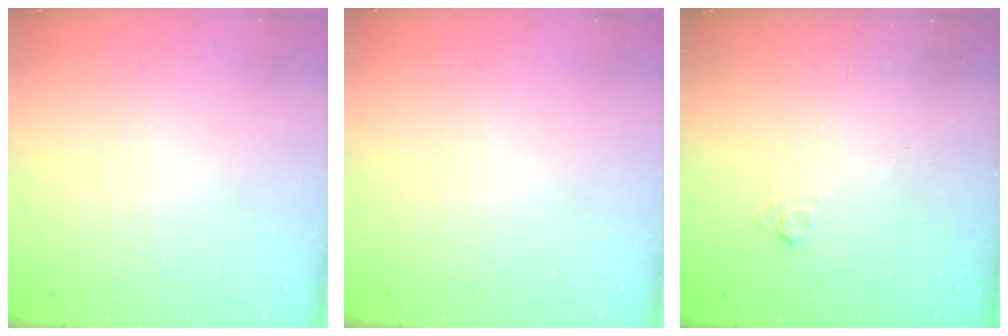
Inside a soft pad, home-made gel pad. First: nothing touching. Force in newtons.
{"total": 0.0}
{"total": 1.7, "press": 1.1, "slide": 1.3}